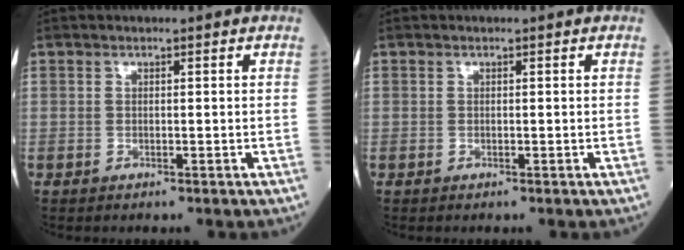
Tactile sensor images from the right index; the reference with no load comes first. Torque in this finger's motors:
{"motor_torque": [0.07, 0.04, 0.01, -0.01]}